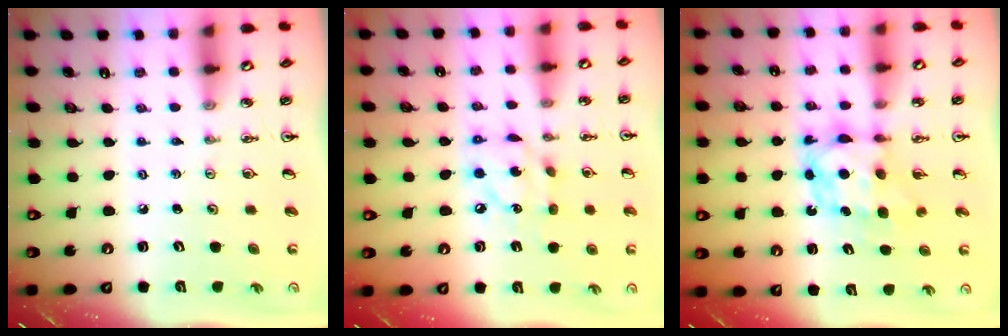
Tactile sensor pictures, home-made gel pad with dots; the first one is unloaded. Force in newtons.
{"total": 10.6, "press": 10.6, "slide": 0.6}
{"total": 6.9, "press": 6.9, "slide": 0.5}